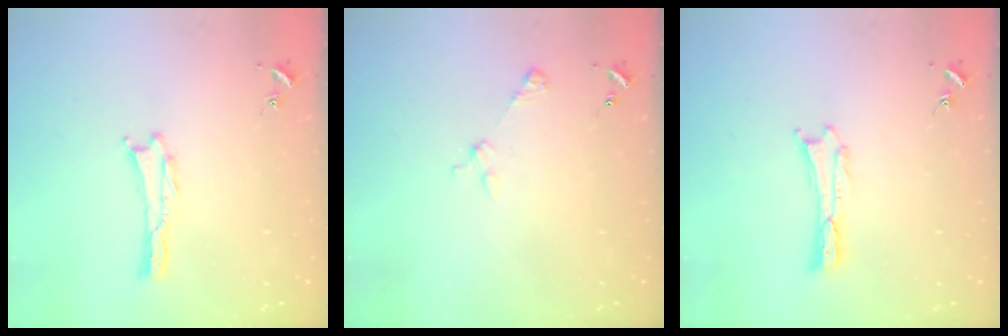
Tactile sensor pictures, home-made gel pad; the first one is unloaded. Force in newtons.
{"total": 2.9, "press": 2.9, "slide": 0.3}
{"total": 0.0}